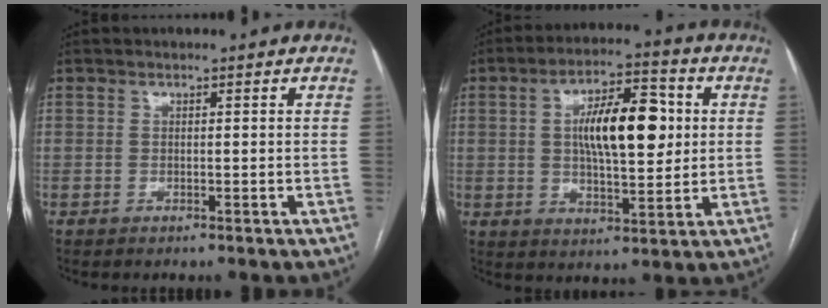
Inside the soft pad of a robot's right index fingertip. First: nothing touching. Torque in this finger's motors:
{"motor_torque": [0.58, -0.07, 0.86, 0.14]}